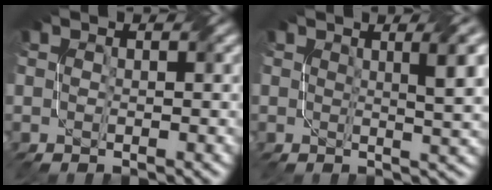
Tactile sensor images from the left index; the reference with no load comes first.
{"total": 3.9, "force": [1.1, 1.0, 3.6], "torque": [-0.034, 0.009, 0.018]}